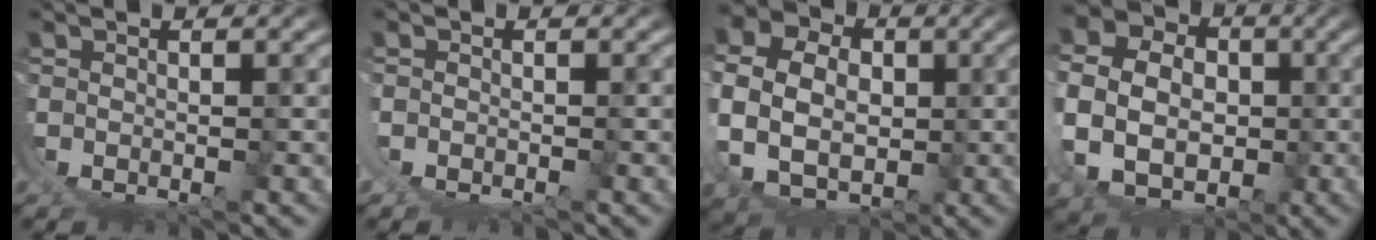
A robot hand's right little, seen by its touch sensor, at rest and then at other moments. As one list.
[{"total": 1.7, "force": [0.2, 1.7, 0.5], "torque": [-0.021, 0.000, 0.001]}, {"total": 13.7, "force": [3.5, 10.5, 8.1], "torque": [-0.155, -0.016, 0.055]}, {"total": 15.0, "force": [3.1, 12.2, 8.2], "torque": [-0.152, -0.012, 0.038]}]